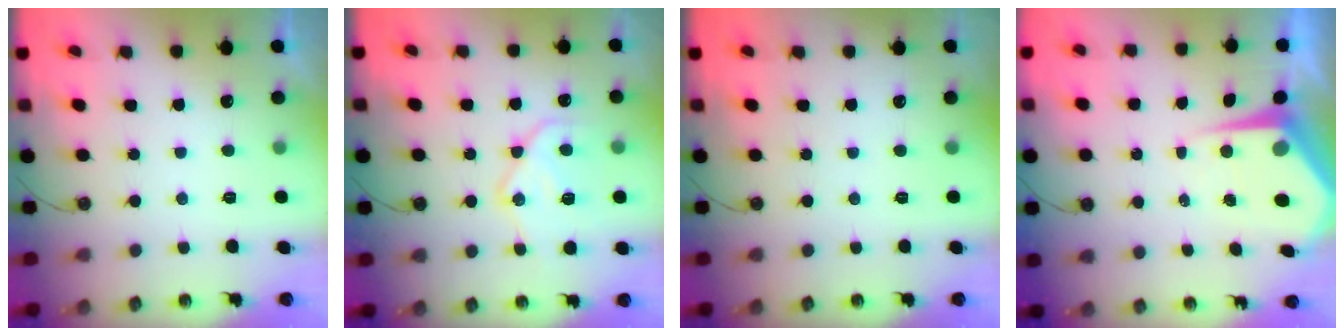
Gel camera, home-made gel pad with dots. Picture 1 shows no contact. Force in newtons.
{"total": 14.8, "press": 14.7, "slide": 1.4}
{"total": 0.0}
{"total": 7.1, "press": 7.1, "slide": 0.7}